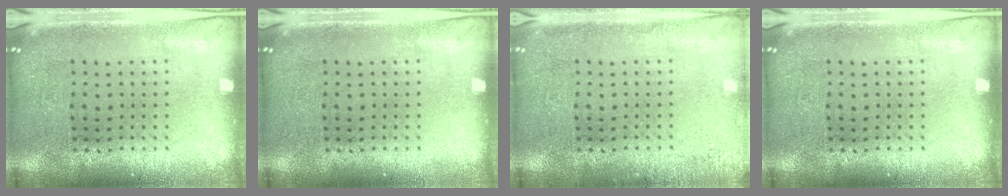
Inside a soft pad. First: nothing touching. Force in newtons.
{"total": 0.0}
{"total": 1.6, "press": 1.6, "slide": 0.3}
{"total": 0.0}